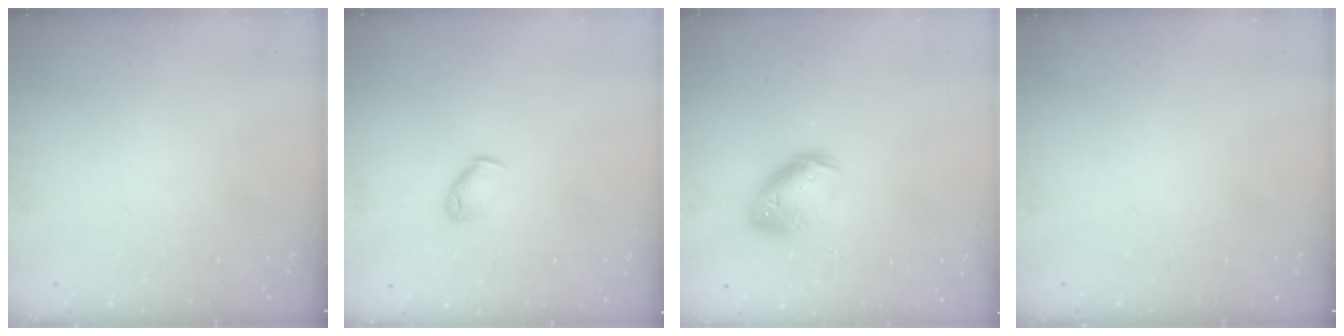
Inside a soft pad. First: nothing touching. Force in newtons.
{"total": 4.8, "press": 4.7, "slide": 0.9}
{"total": 12.4, "press": 12.3, "slide": 1.6}
{"total": 0.0}